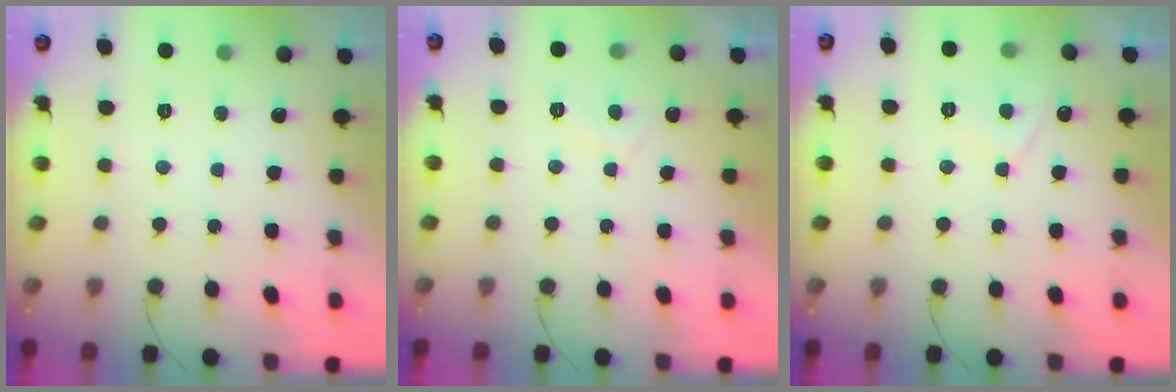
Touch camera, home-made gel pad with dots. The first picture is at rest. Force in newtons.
{"total": 2.1, "press": 2.0, "slide": 0.9}
{"total": 3.0, "press": 3.0, "slide": 0.4}